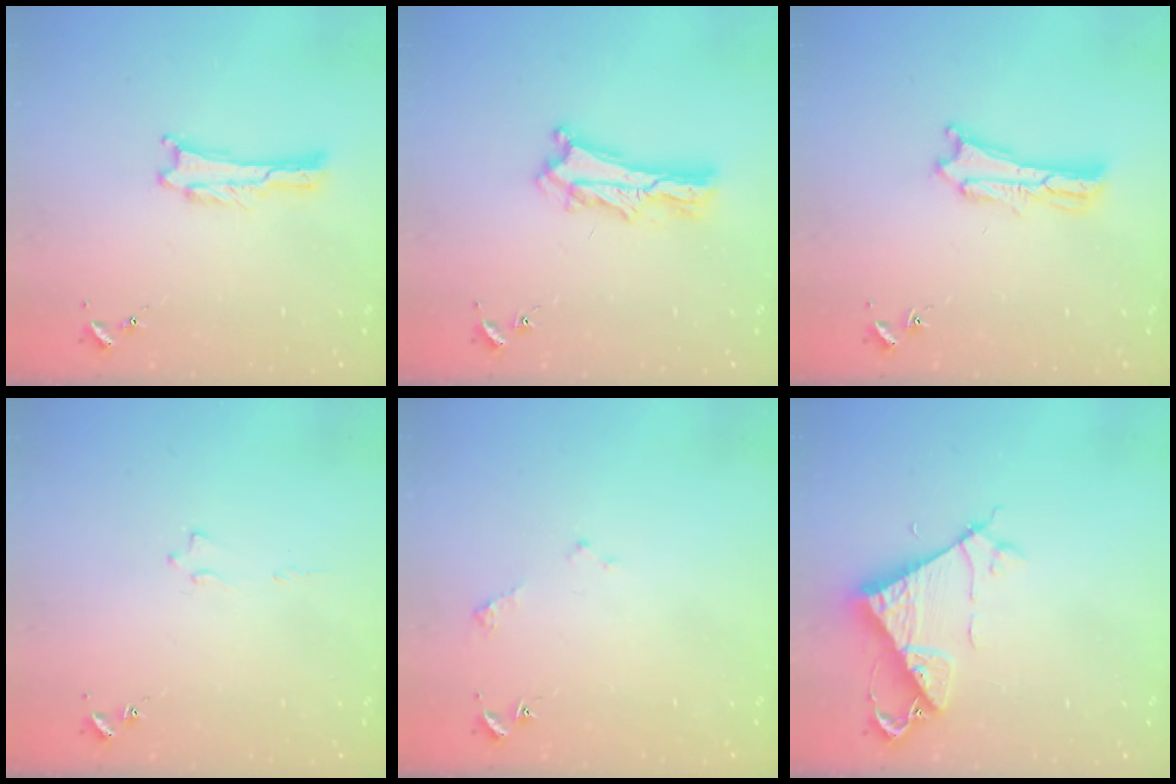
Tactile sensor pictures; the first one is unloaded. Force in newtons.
{"total": 4.7, "press": 4.7, "slide": 0.3}
{"total": 2.5, "press": 2.5, "slide": 0.2}
{"total": 0.5, "press": 0.5, "slide": 0.2}
{"total": 2.3, "press": 2.2, "slide": 0.3}
{"total": 7.0, "press": 7.0, "slide": 0.2}